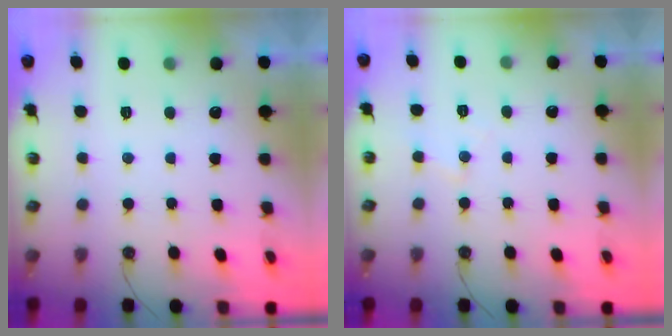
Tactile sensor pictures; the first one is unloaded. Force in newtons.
{"total": 5.1, "press": 5.0, "slide": 0.8}